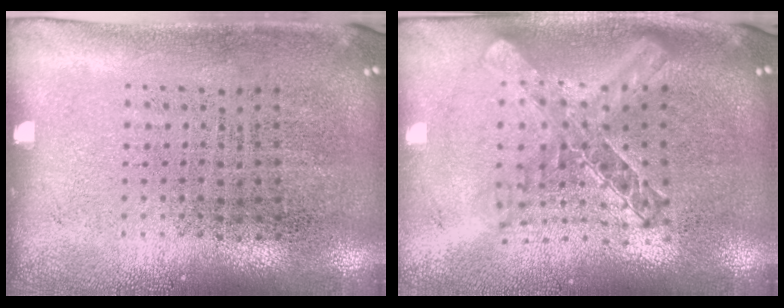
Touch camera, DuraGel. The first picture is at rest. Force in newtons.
{"total": 2.0, "press": 1.7, "slide": 1.0}